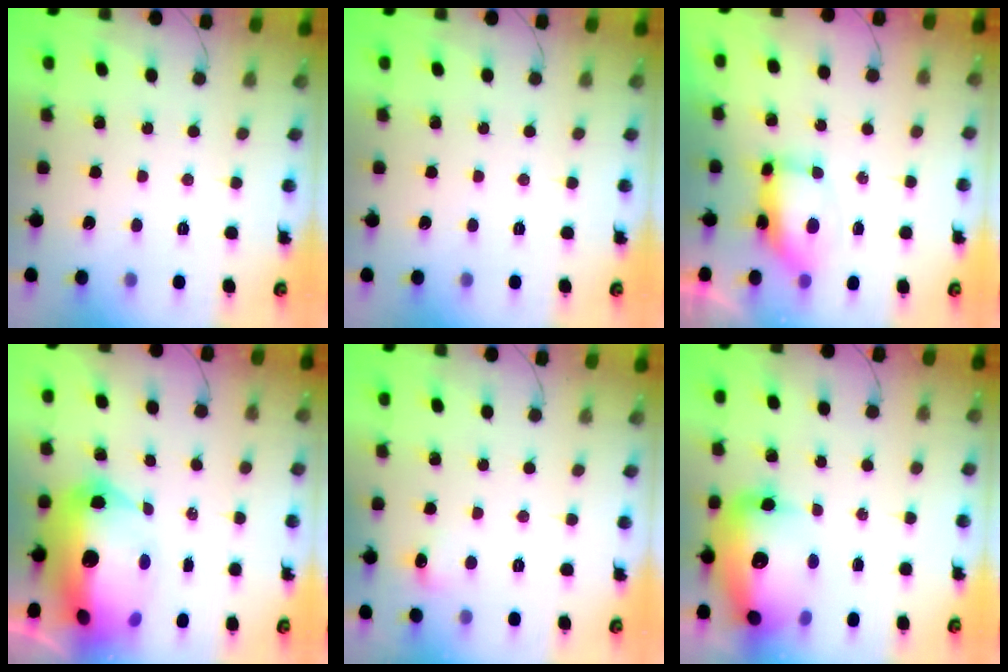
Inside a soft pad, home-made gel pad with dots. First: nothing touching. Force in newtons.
{"total": 0.0}
{"total": 8.0, "press": 7.9, "slide": 1.1}
{"total": 25.4, "press": 23.2, "slide": 10.3}
{"total": 4.8, "press": 4.6, "slide": 1.4}
{"total": 19.9, "press": 19.3, "slide": 4.8}